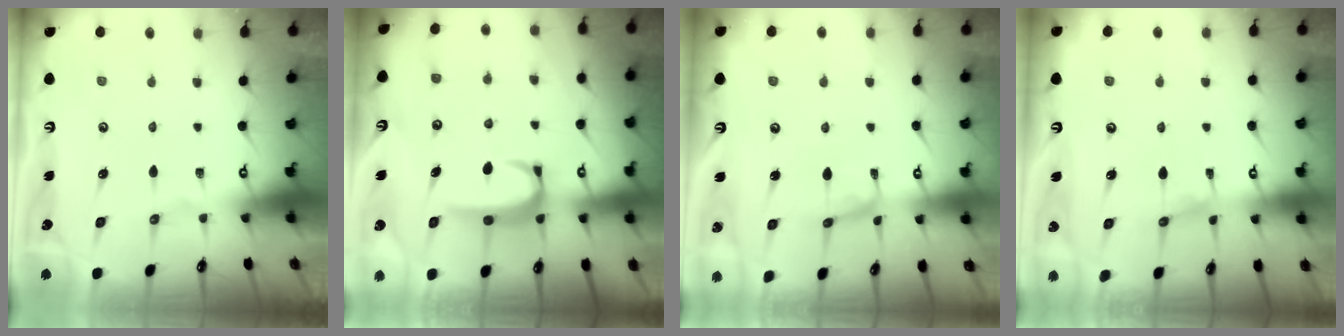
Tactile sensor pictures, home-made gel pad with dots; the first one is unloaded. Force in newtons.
{"total": 3.5, "press": 3.4, "slide": 0.6}
{"total": 1.1, "press": 1.0, "slide": 0.4}
{"total": 0.0}